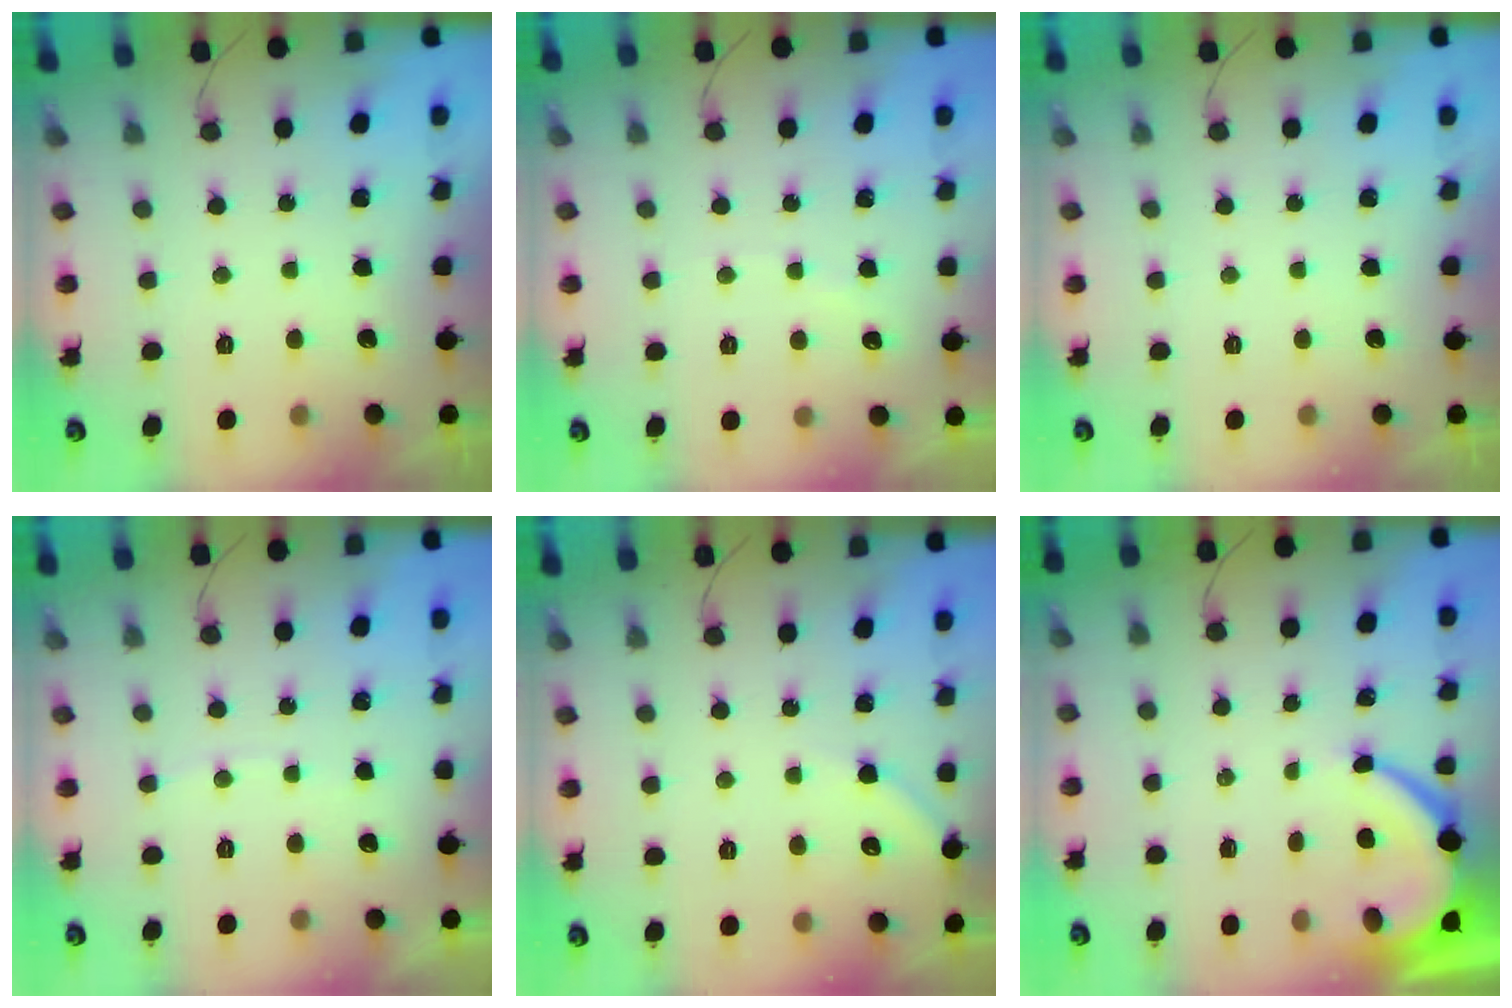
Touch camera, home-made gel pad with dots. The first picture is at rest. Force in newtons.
{"total": 2.9, "press": 2.9, "slide": 0.5}
{"total": 0.0}
{"total": 2.2, "press": 2.2, "slide": 0.3}
{"total": 4.8, "press": 4.7, "slide": 0.8}
{"total": 6.4, "press": 6.3, "slide": 0.7}